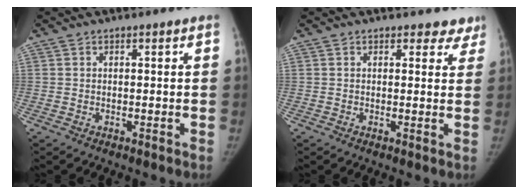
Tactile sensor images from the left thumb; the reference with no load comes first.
{"total": 4.1, "force": [3.5, 2.1, 0.3], "torque": [0.038, -0.018, 0.022]}